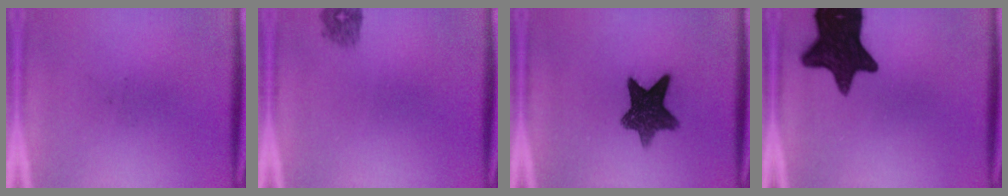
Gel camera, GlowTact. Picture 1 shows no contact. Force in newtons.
{"total": 1.4}
{"total": 9.9}
{"total": 15.2}